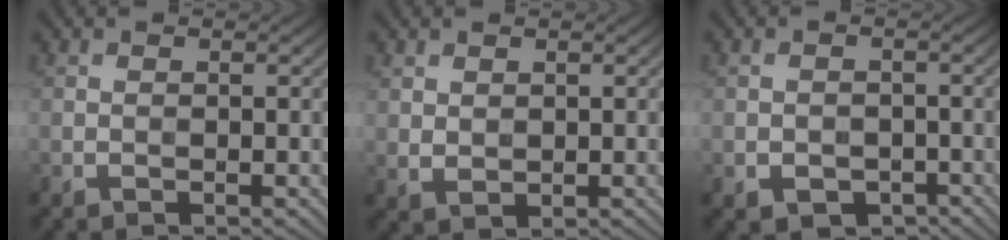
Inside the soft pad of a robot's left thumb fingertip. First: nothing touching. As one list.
[{"total": 2.0, "force": [1.1, 1.4, 0.8], "torque": [-0.022, -0.005, 0.029]}, {"total": 3.5, "force": [-1.8, 2.6, 1.7], "torque": [-0.031, -0.010, -0.027]}]